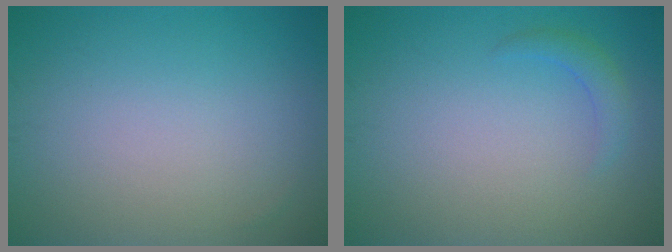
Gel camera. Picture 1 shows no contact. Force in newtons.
{"total": 1.4, "press": 1.4, "slide": 0.0}